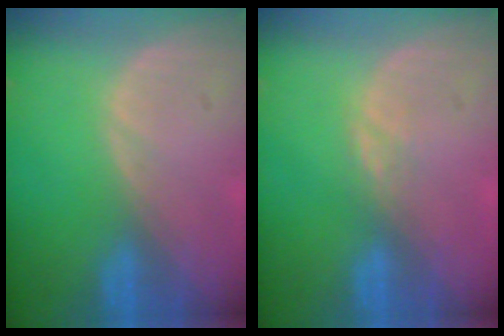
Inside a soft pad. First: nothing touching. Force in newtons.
{"total": 1.4, "press": 1.4, "slide": 0.3}